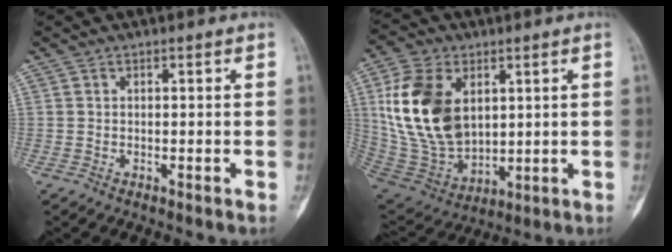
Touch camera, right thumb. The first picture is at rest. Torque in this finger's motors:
{"motor_torque": [-0.44, 1.45, 2.11, 0.45, 0.21]}